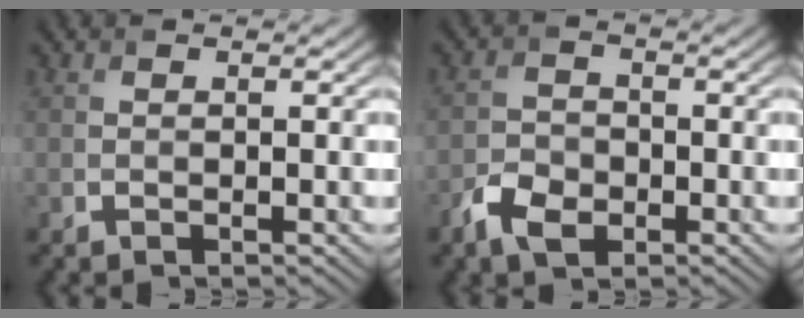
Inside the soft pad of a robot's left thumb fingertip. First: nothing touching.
{"total": 4.1, "force": [-2.3, 2.6, 2.1], "torque": [-0.045, -0.004, -0.053]}